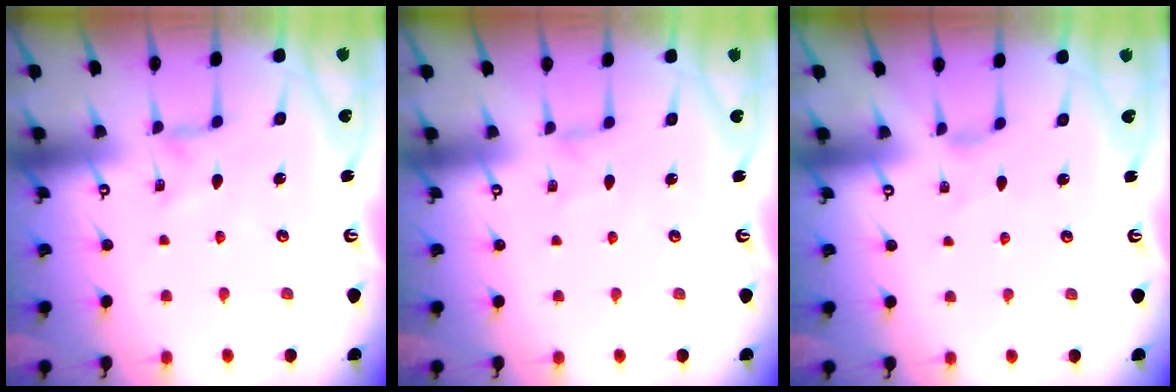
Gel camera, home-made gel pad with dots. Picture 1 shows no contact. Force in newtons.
{"total": 0.0}
{"total": 1.2, "press": 1.2, "slide": 0.3}